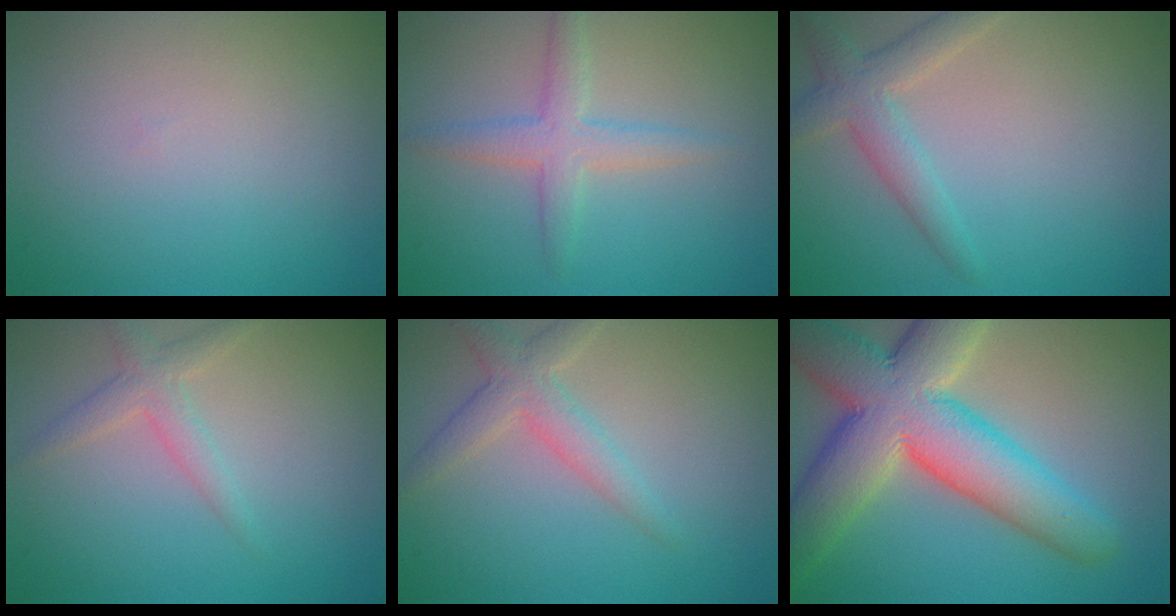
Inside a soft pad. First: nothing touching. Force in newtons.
{"total": 3.0, "press": 3.0, "slide": 0.1}
{"total": 3.1, "press": 3.1, "slide": 0.1}
{"total": 2.0, "press": 2.0, "slide": 0.0}
{"total": 2.8, "press": 2.8, "slide": 0.1}
{"total": 12.1, "press": 12.1, "slide": 0.7}